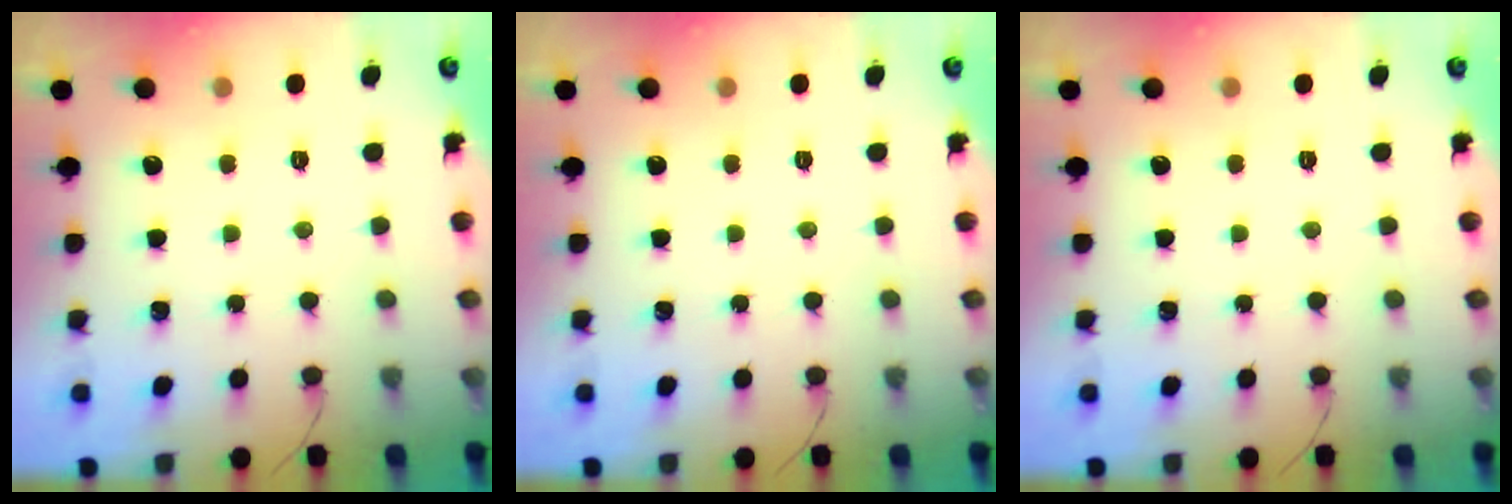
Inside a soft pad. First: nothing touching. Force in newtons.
{"total": 0.0}
{"total": 0.0}